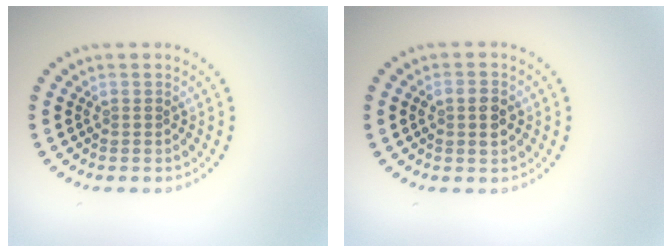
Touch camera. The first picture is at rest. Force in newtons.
{"total": 2.0, "press": 2.0, "slide": 0.2}